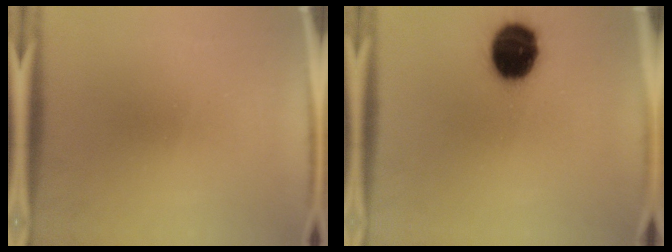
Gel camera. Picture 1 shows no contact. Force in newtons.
{"total": 15.4}